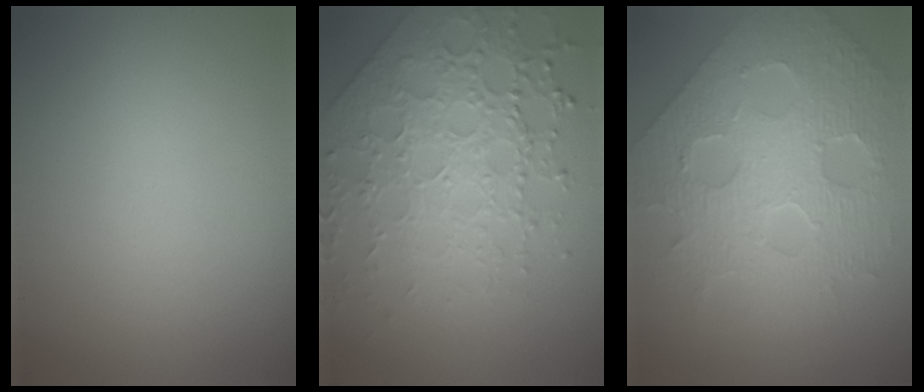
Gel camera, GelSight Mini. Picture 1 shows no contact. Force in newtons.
{"total": 6.4, "press": 5.3, "slide": 3.6}
{"total": 9.0, "press": 6.5, "slide": 6.2}